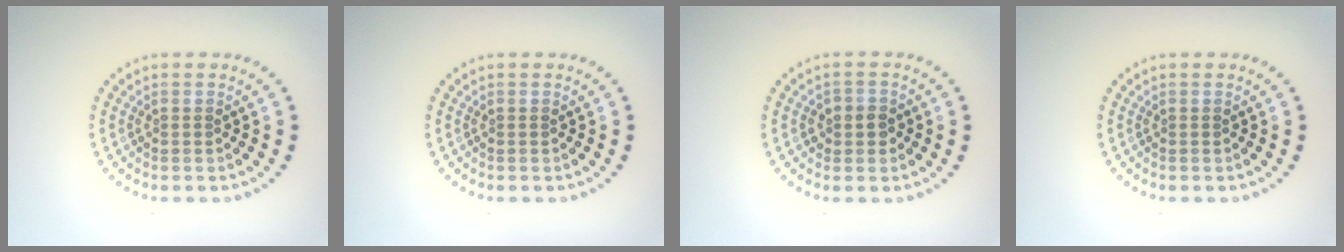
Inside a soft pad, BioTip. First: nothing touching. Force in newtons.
{"total": 0.0}
{"total": 1.9, "press": 1.8, "slide": 0.6}
{"total": 0.0}